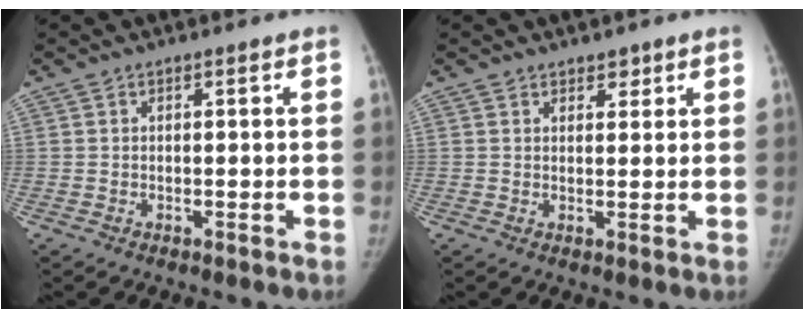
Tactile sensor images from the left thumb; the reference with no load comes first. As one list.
[{"total": 2.3, "force": [1.7, 1.4, 0.8], "torque": [0.009, -0.010, 0.022]}]